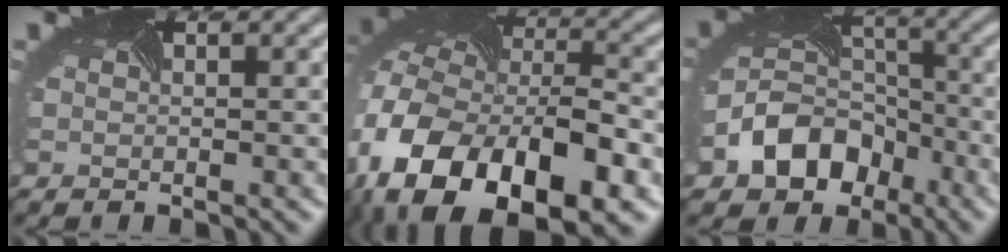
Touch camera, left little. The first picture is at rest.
{"total": 17.7, "force": [-8.5, 11.1, 10.9], "torque": [-0.250, -0.018, -0.127]}
{"total": 6.8, "force": [-3.6, 5.1, 2.5], "torque": [-0.047, 0.005, -0.076]}